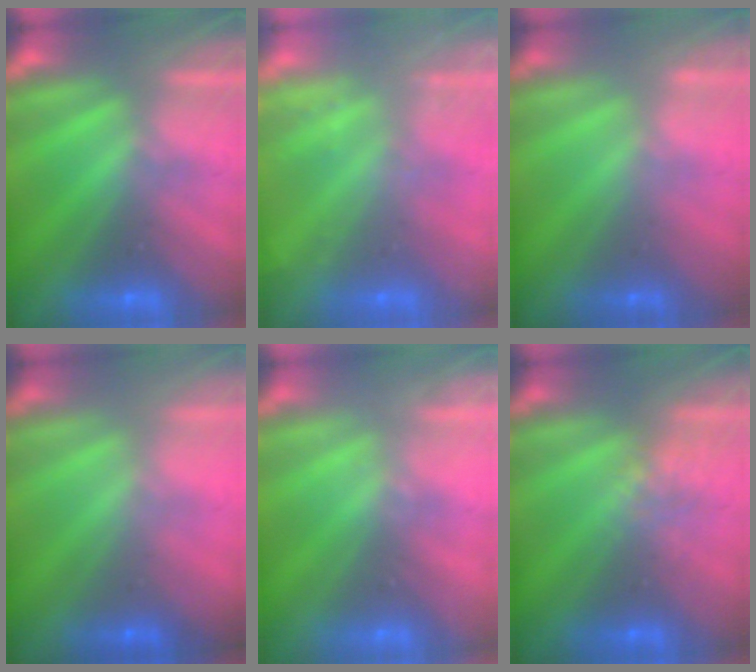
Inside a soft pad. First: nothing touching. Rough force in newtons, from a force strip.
{"total": 2.4}
{"total": 2.4}
{"total": 1.5}
{"total": 2.1}
{"total": 2.2}